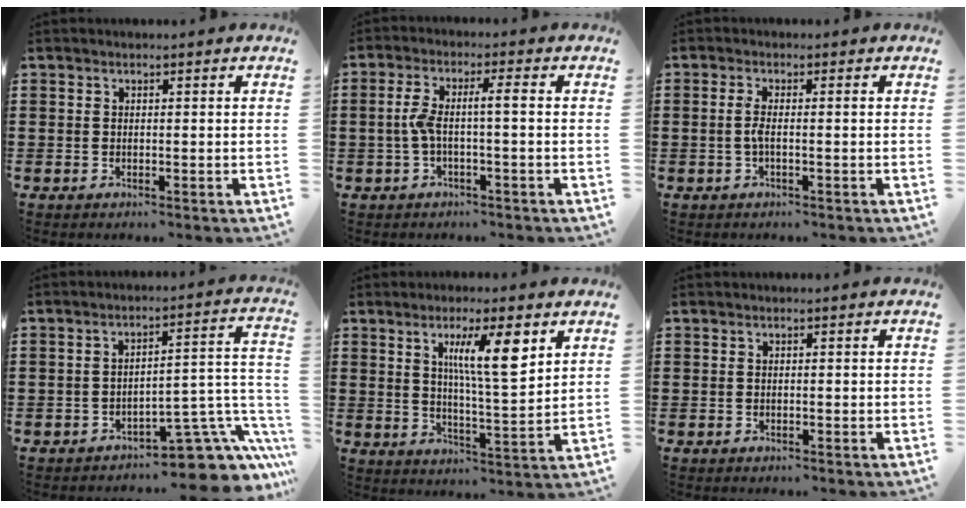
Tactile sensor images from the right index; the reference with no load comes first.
{"total": 4.5, "force": [-0.8, 0.4, 4.4], "torque": [-0.095, -0.003, -0.025]}
{"total": 2.4, "force": [-0.4, 0.2, 2.3], "torque": [-0.058, -0.006, -0.014]}
{"total": 8.7, "force": [-5.9, 2.8, 5.8], "torque": [-0.069, 0.004, -0.107]}
{"total": 9.4, "force": [4.2, 1.8, 8.2], "torque": [-0.146, -0.002, 0.064]}
{"total": 0.0}